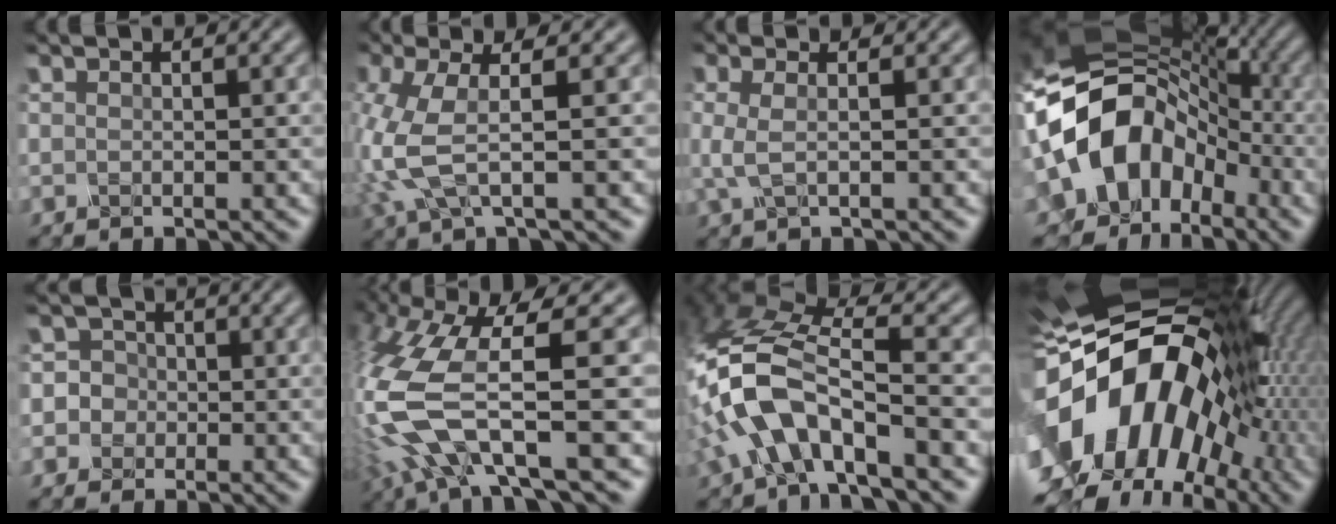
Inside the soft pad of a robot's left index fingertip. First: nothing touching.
{"total": 5.3, "force": [-0.4, 1.6, 5.0], "torque": [-0.146, -0.006, -0.008]}
{"total": 2.4, "force": [-0.2, 0.8, 2.2], "torque": [-0.051, 0.002, -0.008]}
{"total": 12.3, "force": [-4.0, 9.4, 6.8], "torque": [-0.115, 0.013, -0.094]}
{"total": 4.6, "force": [-0.5, 4.4, 1.0], "torque": [0.008, 0.031, -0.037]}
{"total": 11.3, "force": [-2.6, 3.5, 10.4], "torque": [-0.239, -0.008, -0.056]}
{"total": 9.0, "force": [-3.9, 4.0, 7.0], "torque": [-0.155, 0.012, -0.085]}
{"total": 21.0, "force": [-2.0, 14.6, 15.0], "torque": [-0.274, -0.016, -0.033]}